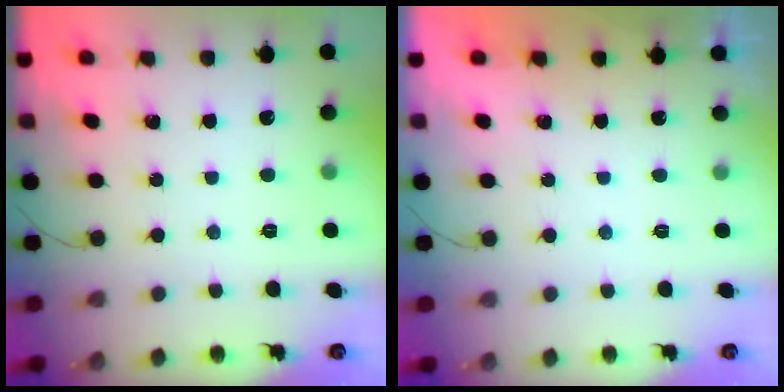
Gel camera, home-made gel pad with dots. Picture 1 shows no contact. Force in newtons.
{"total": 1.9, "press": 0.1, "slide": 1.9}